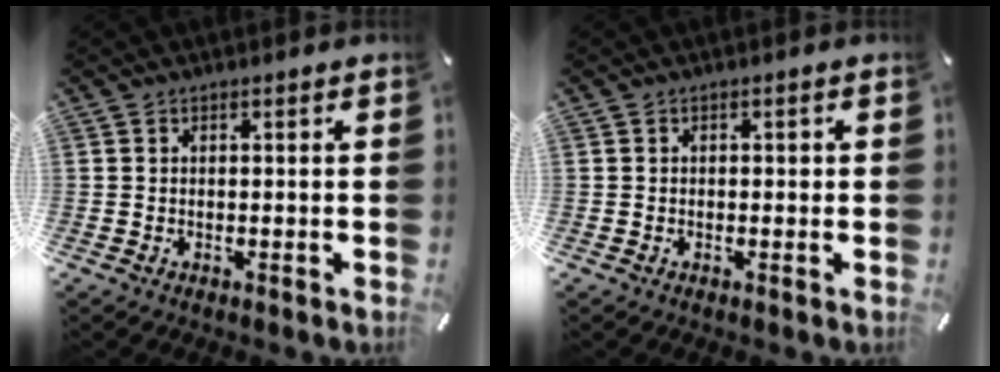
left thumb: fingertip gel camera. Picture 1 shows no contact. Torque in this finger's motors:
{"motor_torque": [0.02, 0.21, 0.09, -0.09, 0.01]}